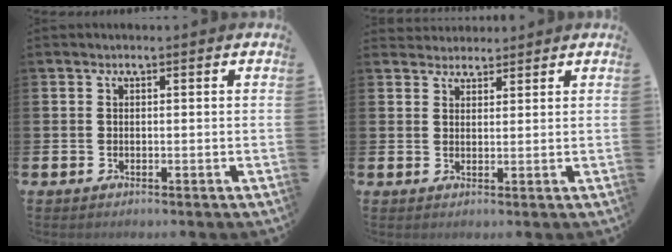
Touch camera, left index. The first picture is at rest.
{"total": 2.7, "force": [2.6, 0.8, -0.3], "torque": [-0.001, -0.006, 0.047]}